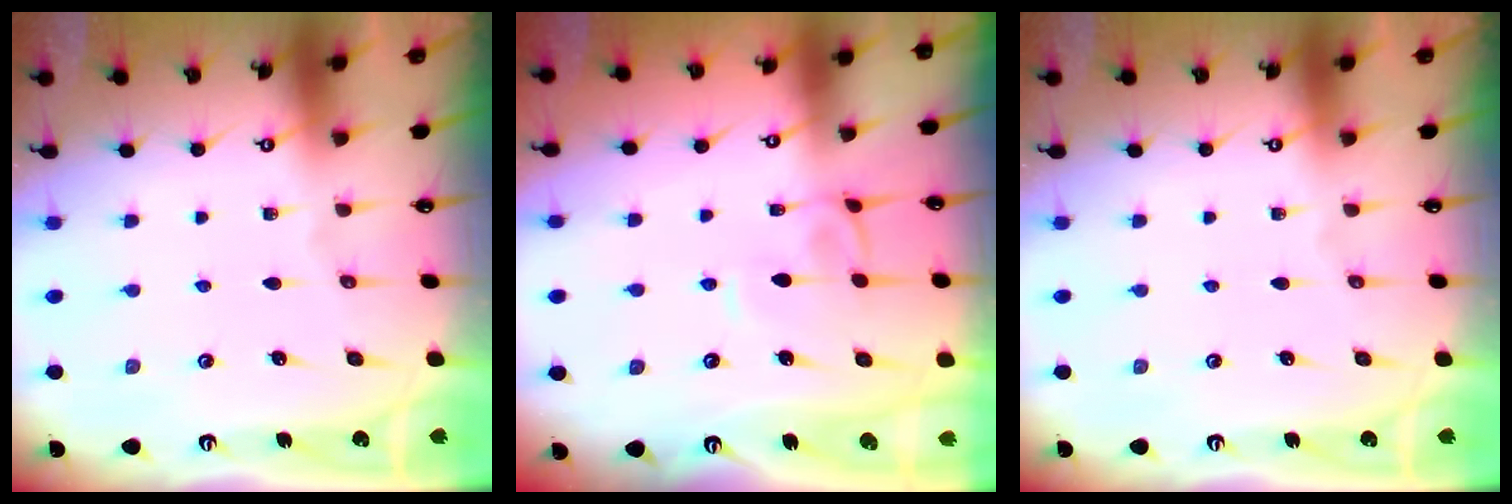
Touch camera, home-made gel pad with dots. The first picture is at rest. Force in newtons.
{"total": 2.1, "press": 2.1, "slide": 0.2}
{"total": 0.0}